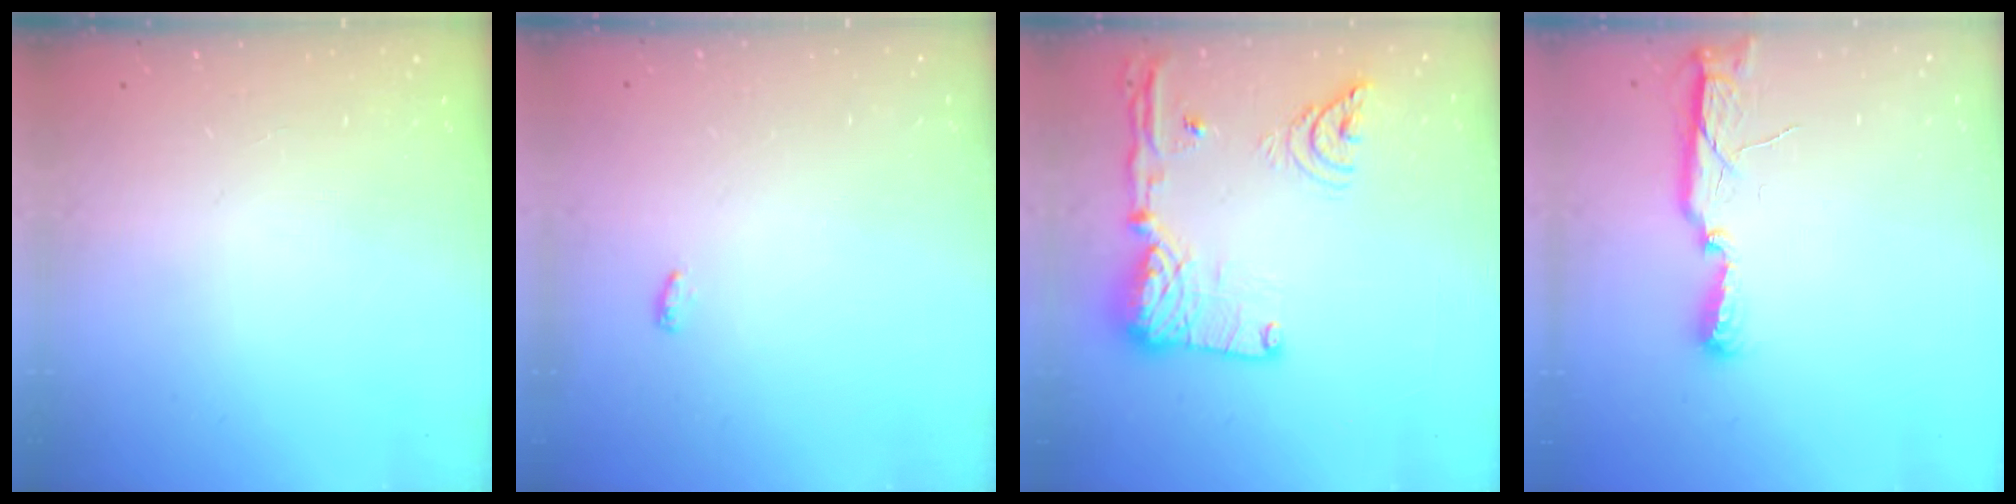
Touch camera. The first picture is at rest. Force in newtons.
{"total": 6.4, "press": 3.3, "slide": 5.5}
{"total": 20.1, "press": 19.9, "slide": 3.0}
{"total": 9.0, "press": 7.8, "slide": 4.5}